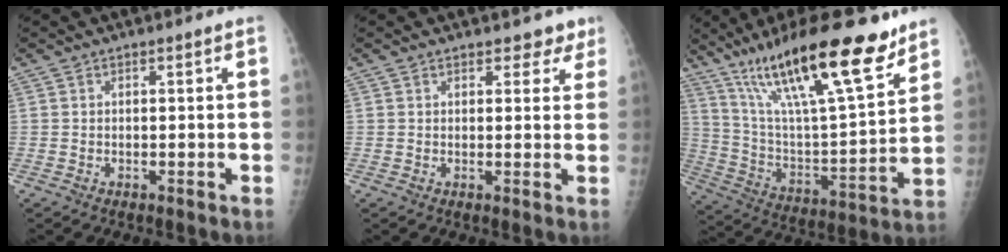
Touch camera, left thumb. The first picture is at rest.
{"total": 3.4, "force": [2.7, 2.0, 0.6], "torque": [0.026, -0.013, 0.023]}
{"total": 25.5, "force": [16.9, 5.5, 18.2], "torque": [-0.289, -0.062, 0.292]}